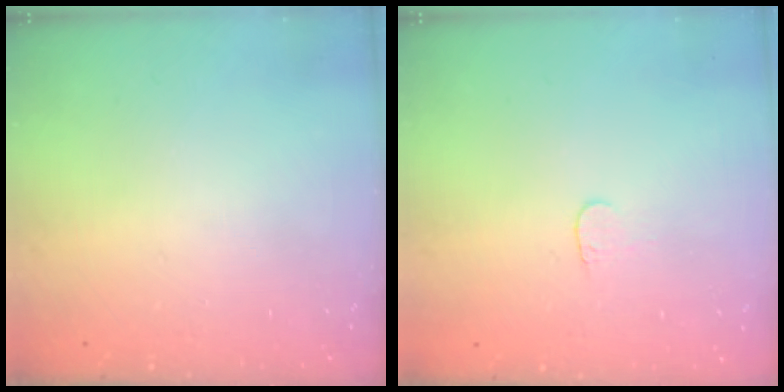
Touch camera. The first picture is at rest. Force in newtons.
{"total": 3.8, "press": 3.8, "slide": 0.3}